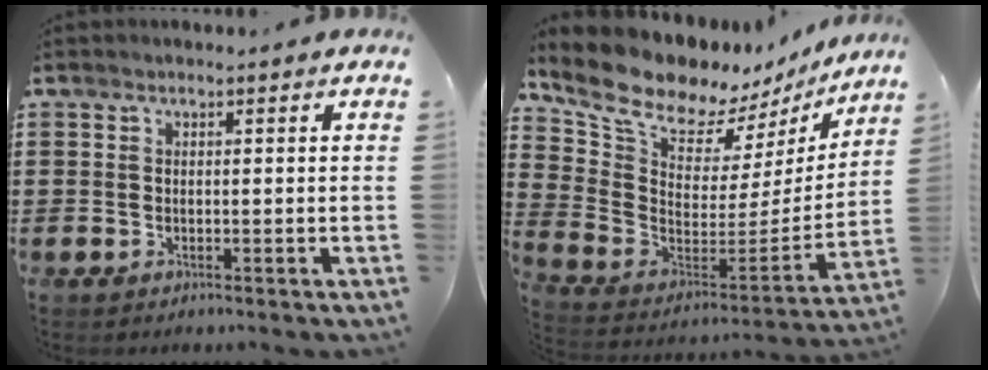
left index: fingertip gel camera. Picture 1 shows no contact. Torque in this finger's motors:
{"motor_torque": [2.14, 0.00, 1.05, 0.21]}